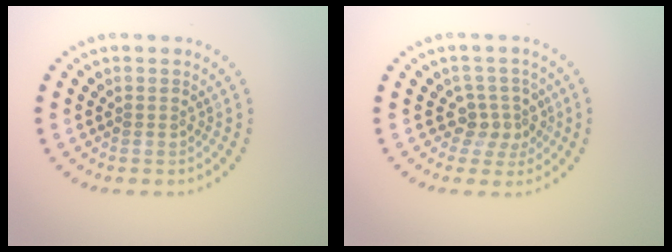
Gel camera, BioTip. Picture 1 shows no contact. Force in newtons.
{"total": 2.6, "press": 2.0, "slide": 1.7}